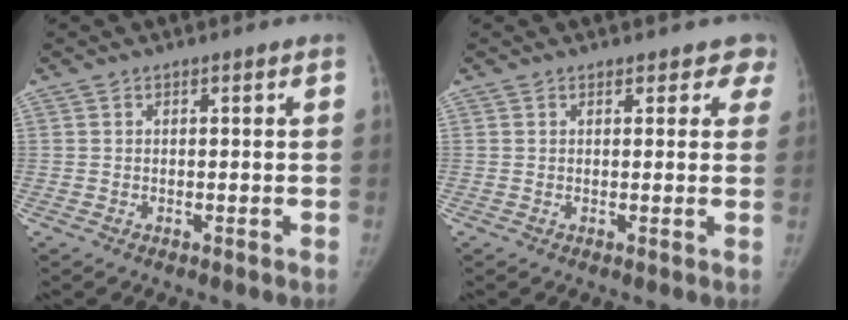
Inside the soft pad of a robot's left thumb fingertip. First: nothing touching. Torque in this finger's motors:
{"motor_torque": [-0.16, 0.14, -0.31, 0.21, 0.02]}